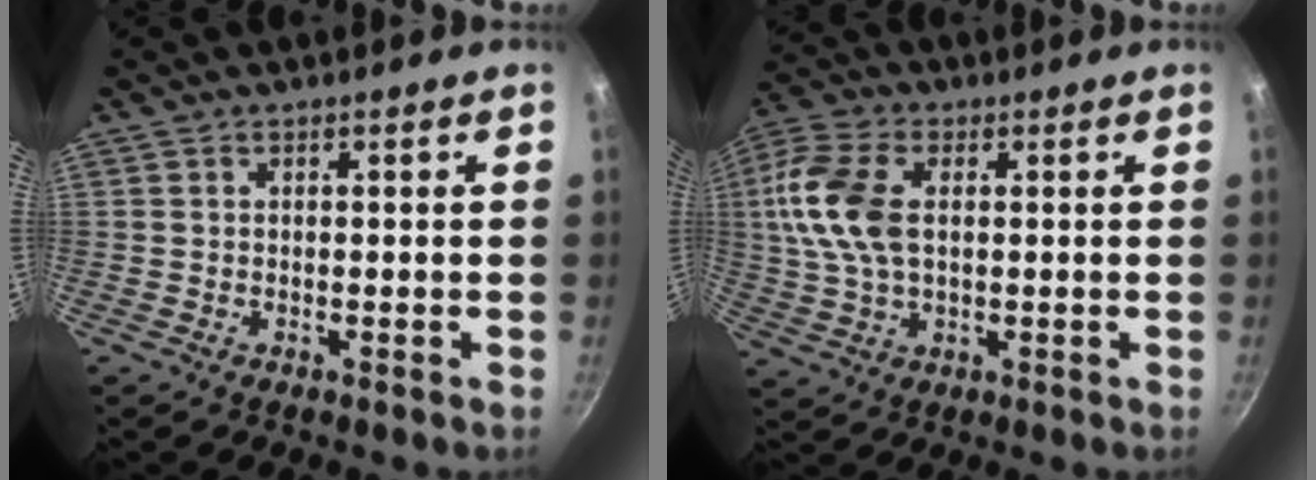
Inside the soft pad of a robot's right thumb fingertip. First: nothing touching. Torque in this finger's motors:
{"motor_torque": [0.52, 2.86, 1.55, 0.17, 0.18]}